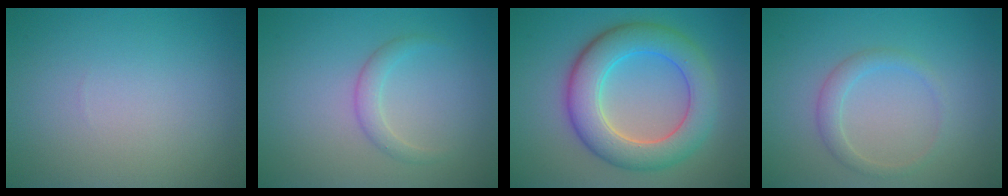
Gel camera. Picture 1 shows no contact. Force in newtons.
{"total": 1.6, "press": 1.6, "slide": 0.0}
{"total": 7.5, "press": 7.5, "slide": 0.6}
{"total": 1.8, "press": 1.8, "slide": 0.0}